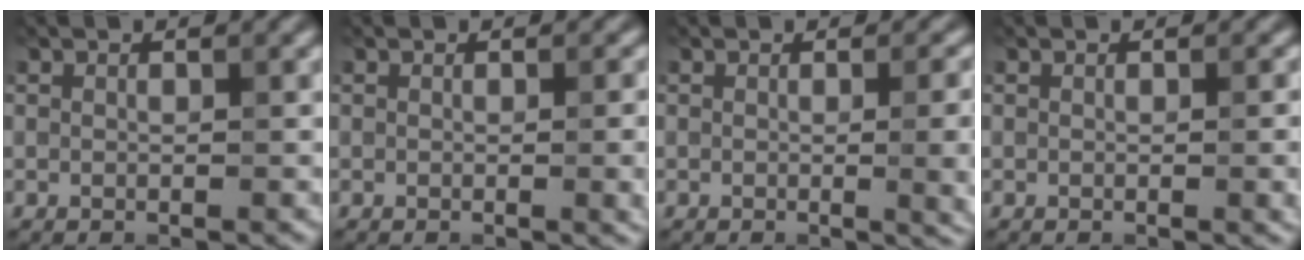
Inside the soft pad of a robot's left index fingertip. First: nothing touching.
{"total": 2.7, "force": [-0.2, 0.8, 2.6], "torque": [-0.025, -0.001, -0.004]}
{"total": 6.0, "force": [-0.3, 2.6, 5.4], "torque": [-0.037, -0.006, 0.003]}
{"total": 1.9, "force": [-0.2, 0.5, 1.9], "torque": [-0.019, -0.002, -0.003]}